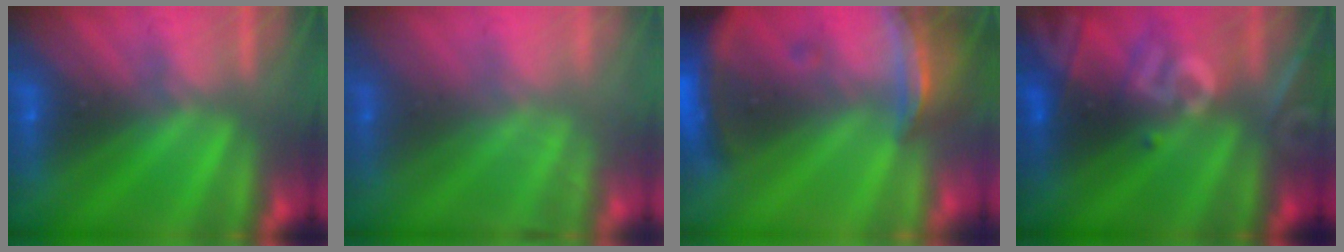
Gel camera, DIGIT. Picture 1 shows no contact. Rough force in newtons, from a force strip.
{"total": 2.5}
{"total": 9.1}
{"total": 2.9}